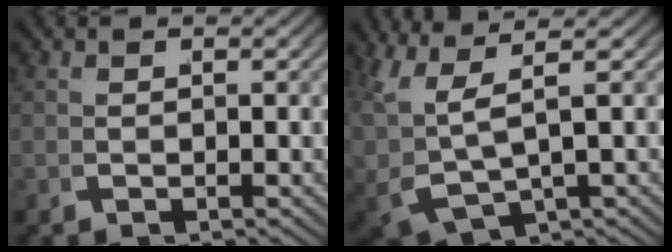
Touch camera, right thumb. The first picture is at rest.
{"total": 7.3, "force": [1.2, 4.5, 5.6], "torque": [-0.139, -0.018, 0.041]}